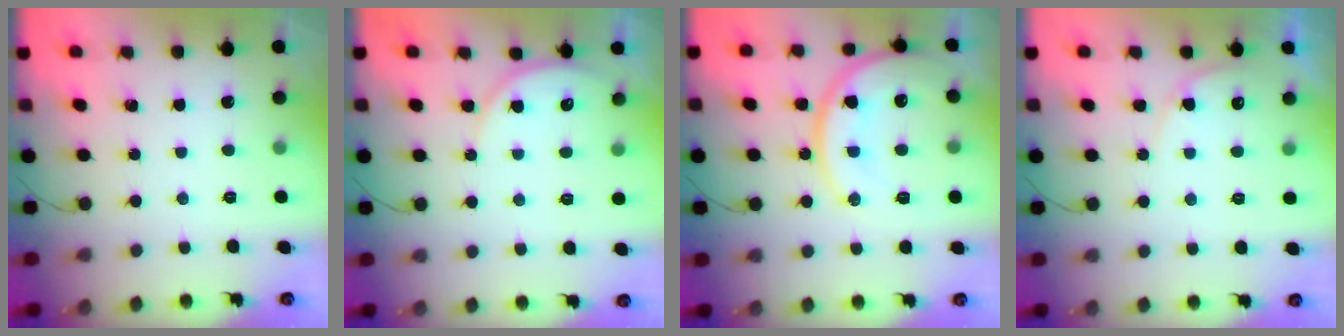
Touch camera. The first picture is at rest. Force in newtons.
{"total": 5.8, "press": 5.8, "slide": 0.3}
{"total": 15.9, "press": 15.9, "slide": 1.2}
{"total": 5.3, "press": 5.2, "slide": 0.4}